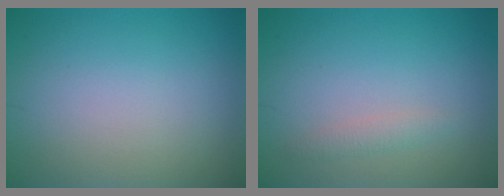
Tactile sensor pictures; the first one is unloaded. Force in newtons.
{"total": 1.1, "press": 1.1, "slide": 0.0}